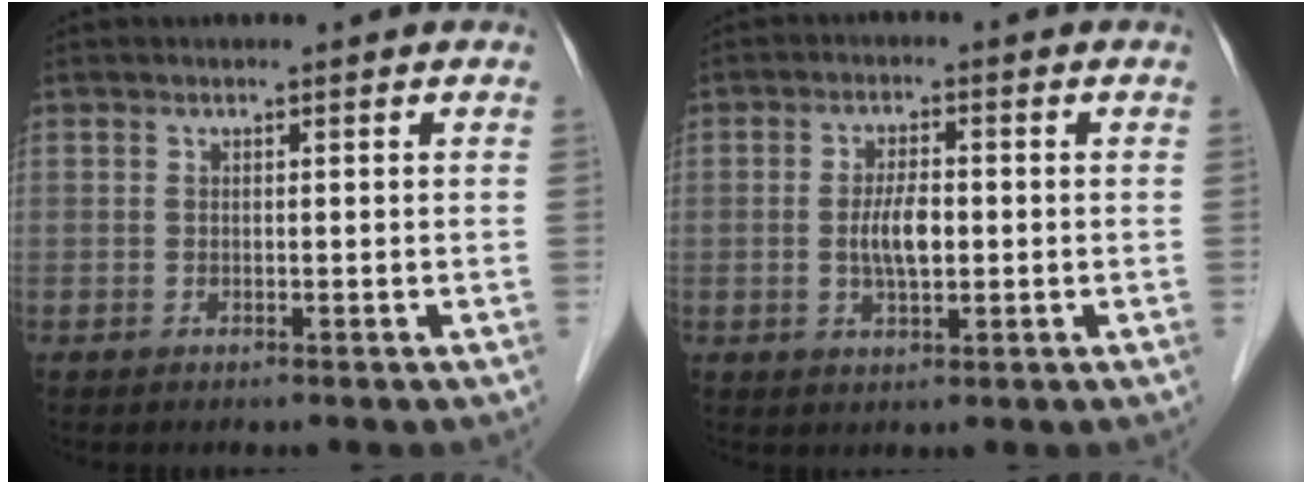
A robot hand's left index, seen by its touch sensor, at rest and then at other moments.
{"total": 4.7, "force": [-0.9, 1.6, 4.3], "torque": [-0.087, -0.004, -0.015]}